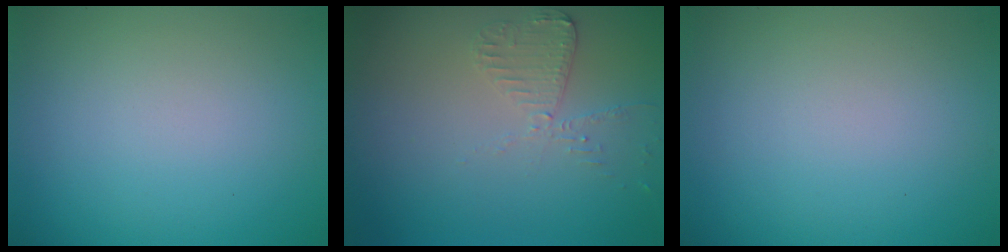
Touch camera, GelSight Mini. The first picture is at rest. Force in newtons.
{"total": 2.4, "press": 2.4, "slide": 0.2}
{"total": 0.0}